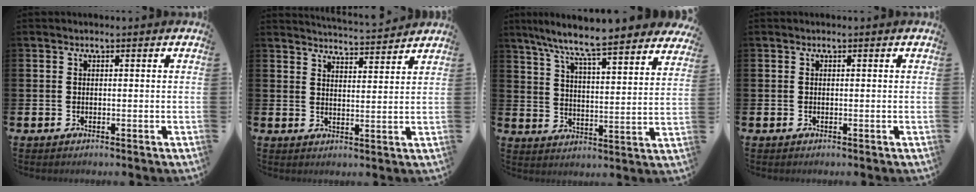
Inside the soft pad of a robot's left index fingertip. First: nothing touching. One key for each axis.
{"total": 4.5, "fx": 4.4, "fy": -0.3, "fz": 0.0, "tx": -0.004, "ty": -0.038, "tz": 0.077}
{"total": 8.1, "fx": 7.7, "fy": 0.1, "fz": 2.6, "tx": -0.074, "ty": -0.066, "tz": 0.129}
{"total": 0.0}